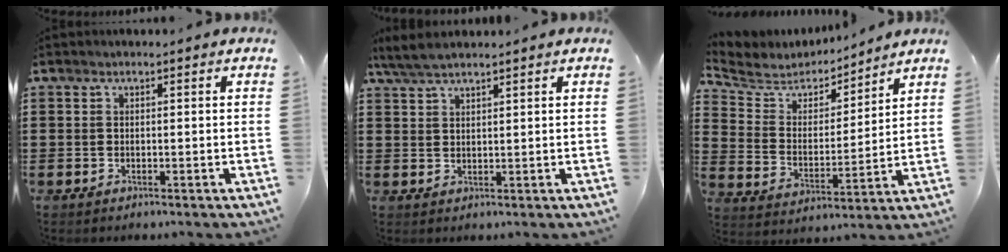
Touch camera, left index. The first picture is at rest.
{"total": 3.6, "force": [3.0, 0.4, 1.8], "torque": [-0.043, 0.001, 0.058]}
{"total": 5.6, "force": [5.3, 1.9, 0.4], "torque": [-0.047, -0.038, 0.087]}